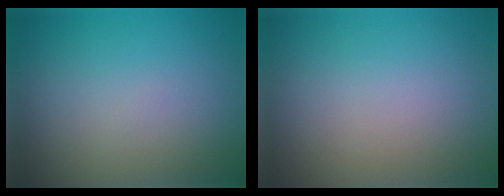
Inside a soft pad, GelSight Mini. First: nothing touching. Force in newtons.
{"total": 0.0}